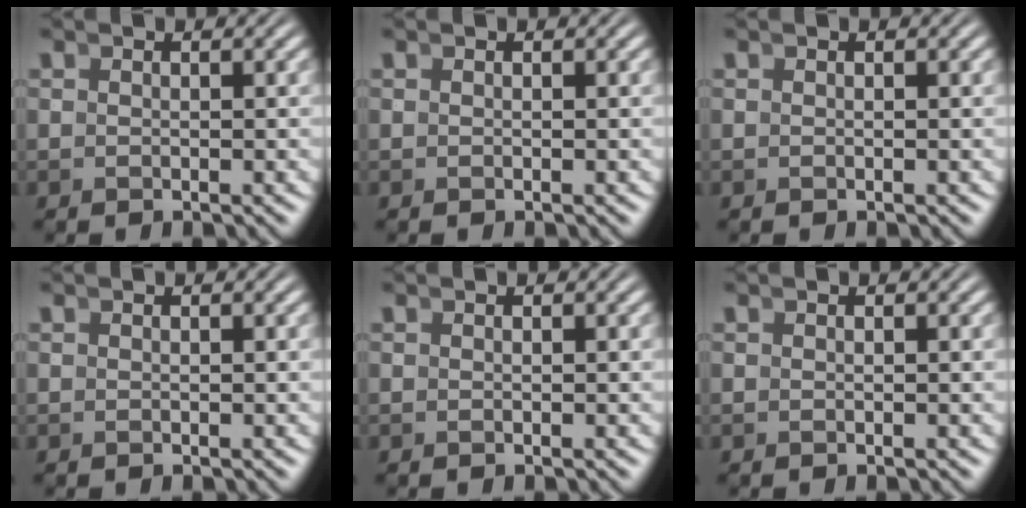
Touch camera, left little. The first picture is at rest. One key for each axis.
{"total": 0.0}
{"total": 0.0}
{"total": 0.0}
{"total": 0.0}
{"total": 0.0}